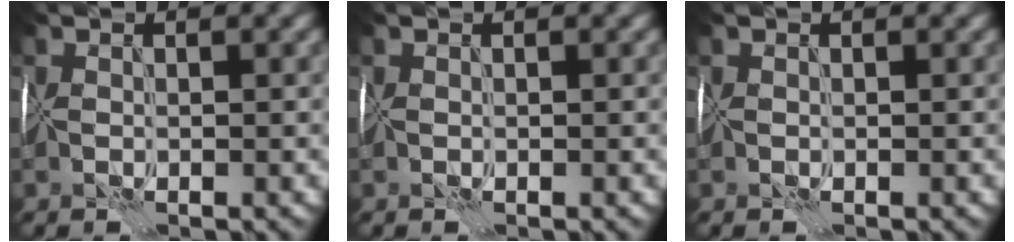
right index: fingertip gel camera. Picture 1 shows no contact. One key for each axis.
{"total": 0.0}
{"total": 0.0}